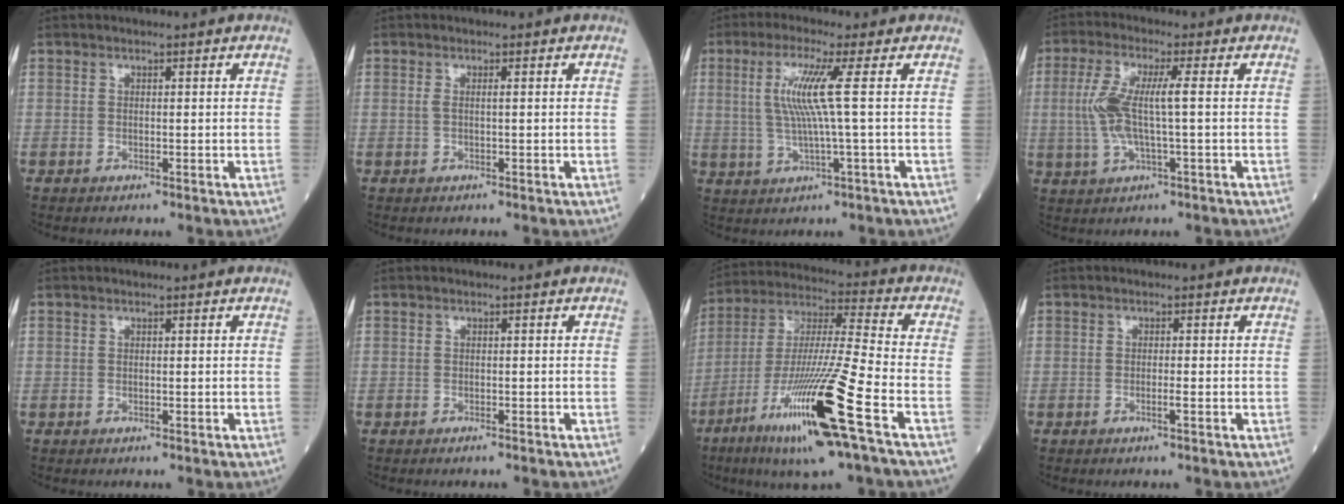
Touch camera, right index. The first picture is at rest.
{"total": 1.0, "force": [0.2, 0.1, 1.0], "torque": [-0.026, 0.002, 0.001]}
{"total": 7.0, "force": [1.2, -1.2, 6.8], "torque": [-0.148, 0.002, 0.029]}
{"total": 7.7, "force": [0.2, 1.2, 7.6], "torque": [-0.174, 0.013, 0.003]}
{"total": 0.0}
{"total": 1.0, "force": [-0.9, 0.1, 0.5], "torque": [-0.009, -0.002, -0.011]}
{"total": 19.4, "force": [-9.1, -0.3, 17.1], "torque": [-0.345, -0.036, -0.170]}
{"total": 1.1, "force": [-0.5, -0.2, 0.9], "torque": [-0.021, -0.001, -0.010]}